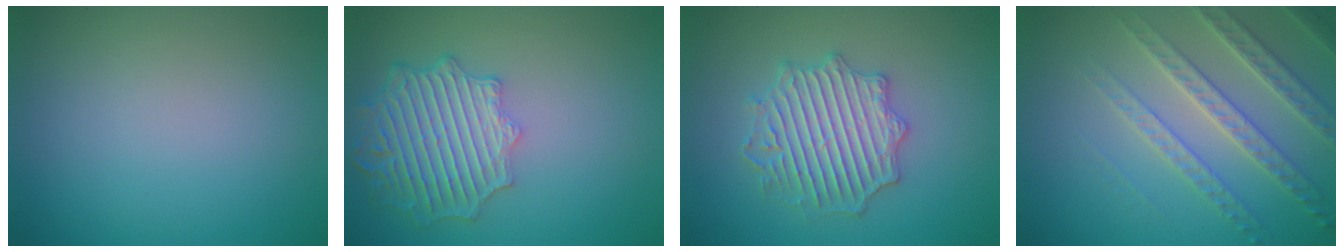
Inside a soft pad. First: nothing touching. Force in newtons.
{"total": 6.2, "press": 5.1, "slide": 3.5}
{"total": 4.4, "press": 4.4, "slide": 0.7}
{"total": 4.3, "press": 4.2, "slide": 1.1}